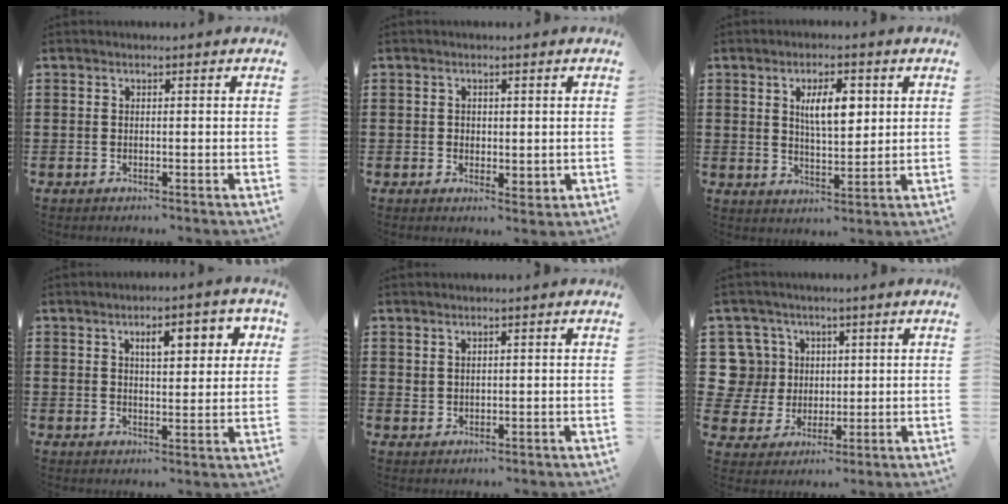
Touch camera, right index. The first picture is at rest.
{"total": 1.4, "force": [0.4, 1.3, 0.5], "torque": [-0.014, 0.008, 0.006]}
{"total": 6.4, "force": [2.0, 2.5, 5.5], "torque": [-0.098, 0.002, 0.030]}
{"total": 5.5, "force": [2.3, 2.0, 4.6], "torque": [-0.064, -0.002, 0.029]}
{"total": 1.2, "force": [1.0, 0.7, 0.3], "torque": [-0.008, 0.002, 0.019]}
{"total": 8.8, "force": [2.2, 8.2, 2.1], "torque": [-0.097, 0.009, 0.044]}